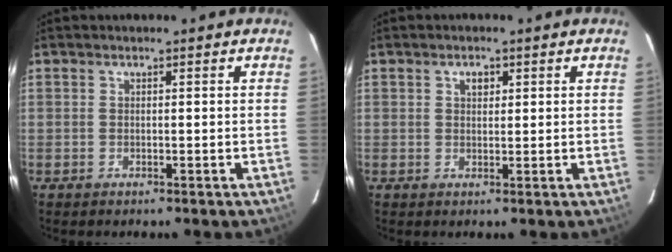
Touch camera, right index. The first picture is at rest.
{"total": 1.9, "force": [0.8, 1.3, 1.1], "torque": [-0.016, 0.006, 0.014]}